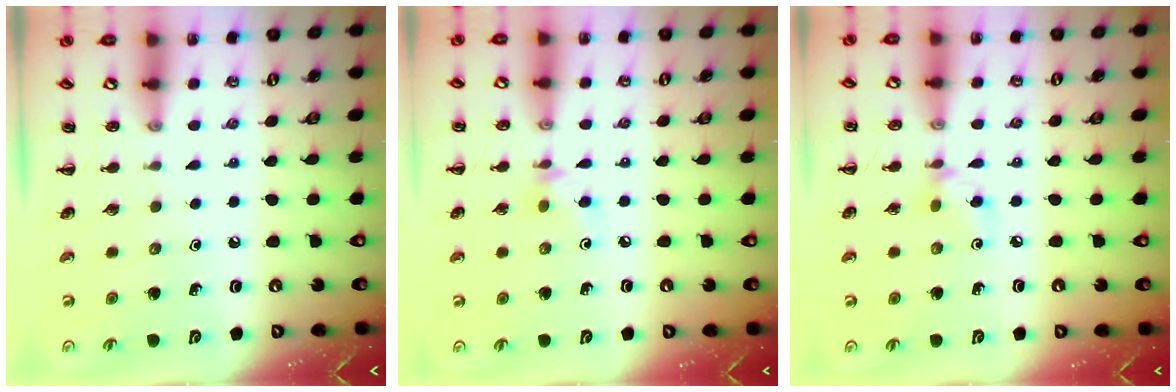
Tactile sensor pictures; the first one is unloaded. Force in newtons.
{"total": 5.6, "press": 5.5, "slide": 1.2}
{"total": 4.2, "press": 4.1, "slide": 0.9}